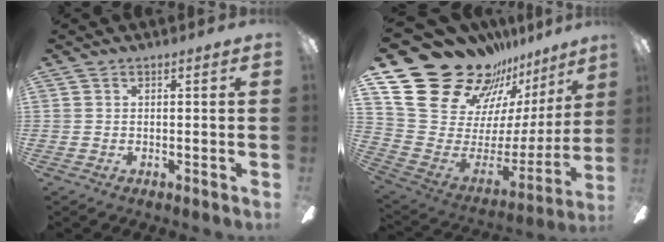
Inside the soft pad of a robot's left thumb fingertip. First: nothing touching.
{"total": 26.5, "force": [19.9, 13.7, 10.8], "torque": [-0.175, -0.140, 0.381]}